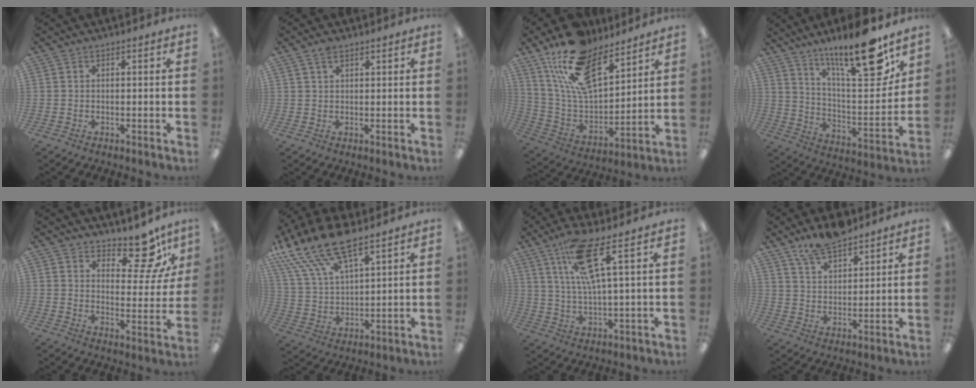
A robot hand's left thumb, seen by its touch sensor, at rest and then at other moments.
{"total": 2.7, "force": [1.8, 1.1, 1.6], "torque": [-0.035, 0.001, 0.033]}
{"total": 19.6, "force": [14.0, 8.6, 10.6], "torque": [-0.211, -0.070, 0.257]}
{"total": 20.3, "force": [14.8, 4.4, 13.1], "torque": [-0.213, -0.098, 0.239]}
{"total": 11.8, "force": [9.0, 4.9, 5.9], "torque": [-0.071, -0.064, 0.156]}
{"total": 18.5, "force": [13.0, 7.2, 11.0], "torque": [-0.236, -0.065, 0.231]}
{"total": 12.2, "force": [6.4, 1.7, 10.2], "torque": [-0.196, -0.004, 0.106]}
{"total": 9.8, "force": [8.0, 3.8, 4.1], "torque": [-0.068, -0.043, 0.146]}